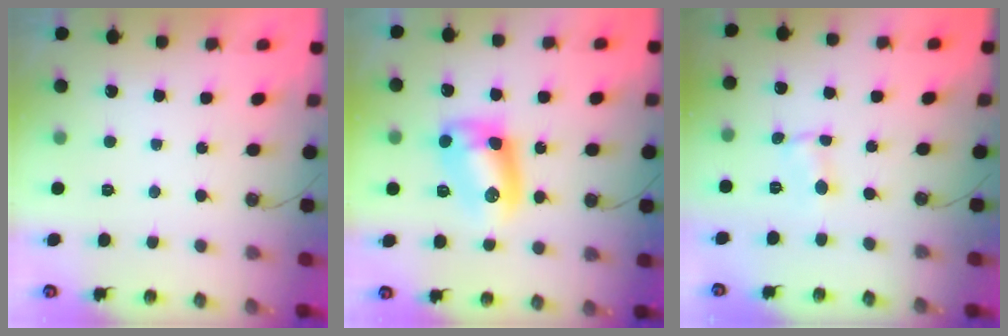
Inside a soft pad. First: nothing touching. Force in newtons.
{"total": 9.7, "press": 9.6, "slide": 0.5}
{"total": 0.6, "press": 0.6, "slide": 0.1}